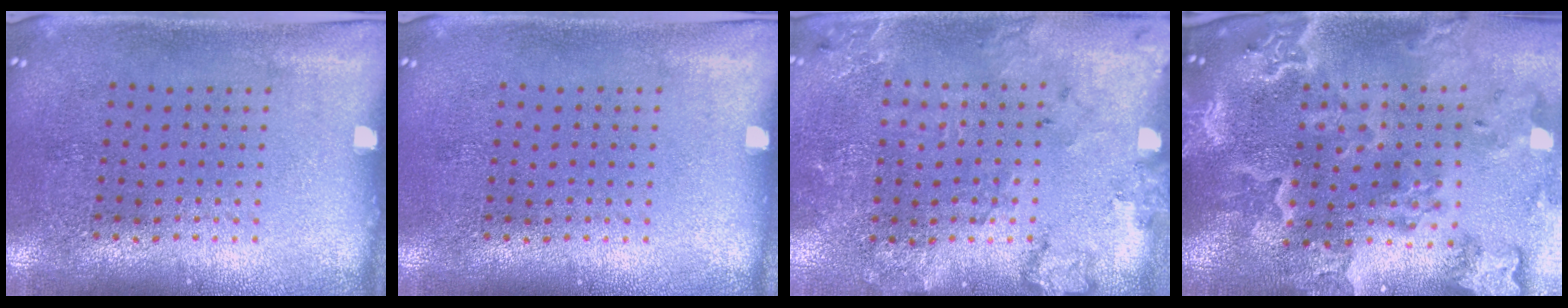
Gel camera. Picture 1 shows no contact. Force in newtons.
{"total": 0.0}
{"total": 1.8, "press": 1.8, "slide": 0.3}
{"total": 4.4, "press": 3.6, "slide": 2.6}